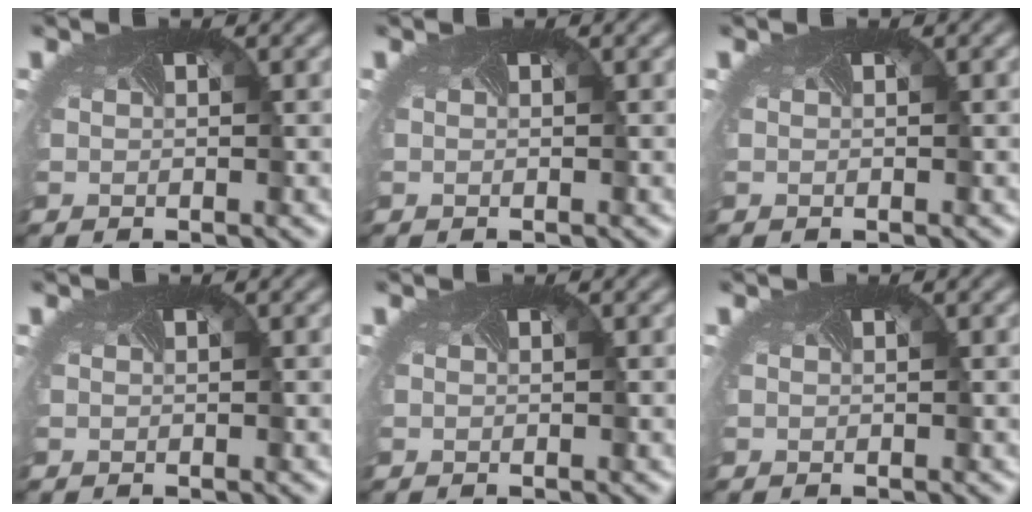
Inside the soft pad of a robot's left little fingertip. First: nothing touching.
{"total": 0.0}
{"total": 0.0}
{"total": 0.0}
{"total": 0.0}
{"total": 0.0}